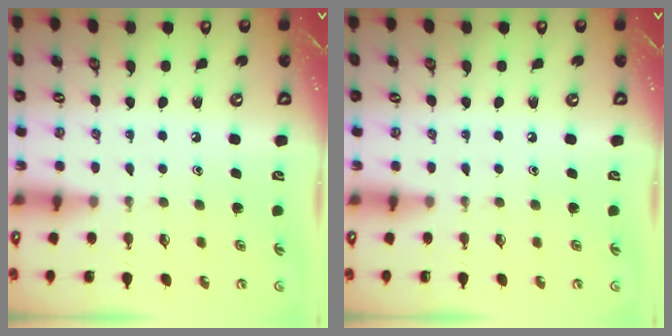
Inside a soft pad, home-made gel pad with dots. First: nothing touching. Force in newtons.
{"total": 0.0}